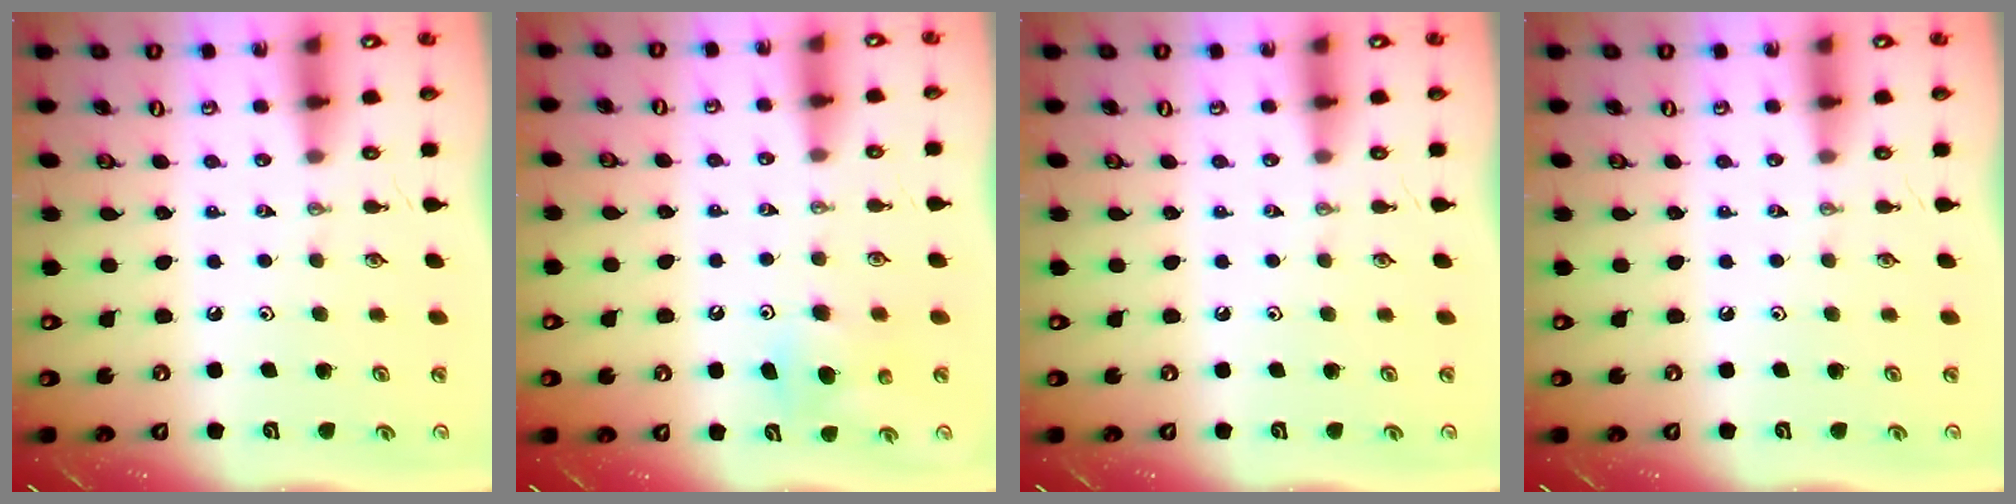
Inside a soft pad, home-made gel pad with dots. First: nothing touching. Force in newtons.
{"total": 6.0, "press": 6.0, "slide": 0.3}
{"total": 0.0}
{"total": 0.0}